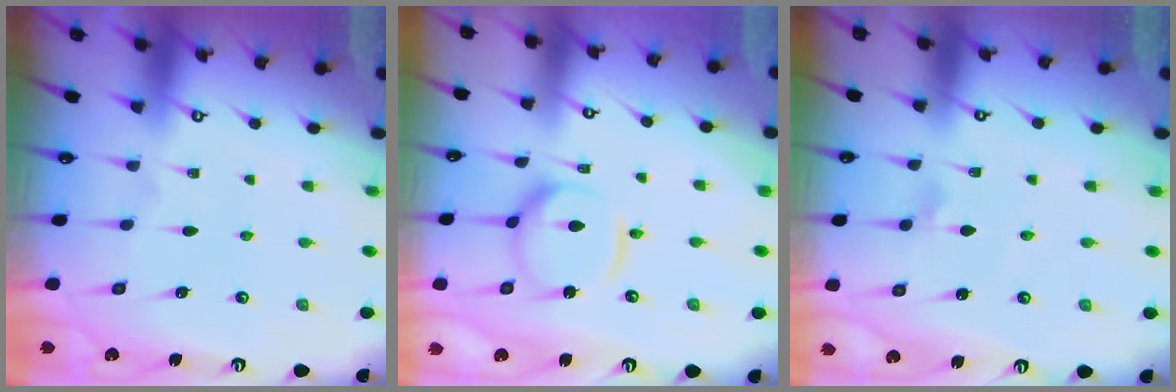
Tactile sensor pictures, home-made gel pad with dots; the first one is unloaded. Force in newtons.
{"total": 11.1, "press": 11.1, "slide": 1.0}
{"total": 1.3, "press": 1.2, "slide": 0.4}